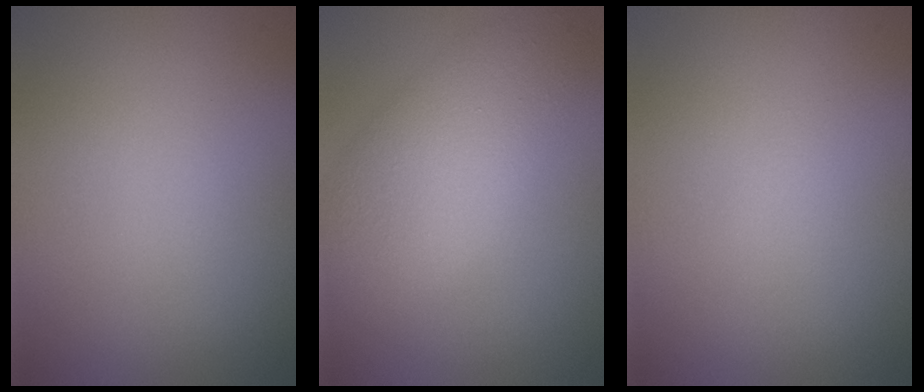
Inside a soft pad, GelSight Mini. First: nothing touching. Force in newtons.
{"total": 5.6, "press": 5.6, "slide": 0.1}
{"total": 0.0}